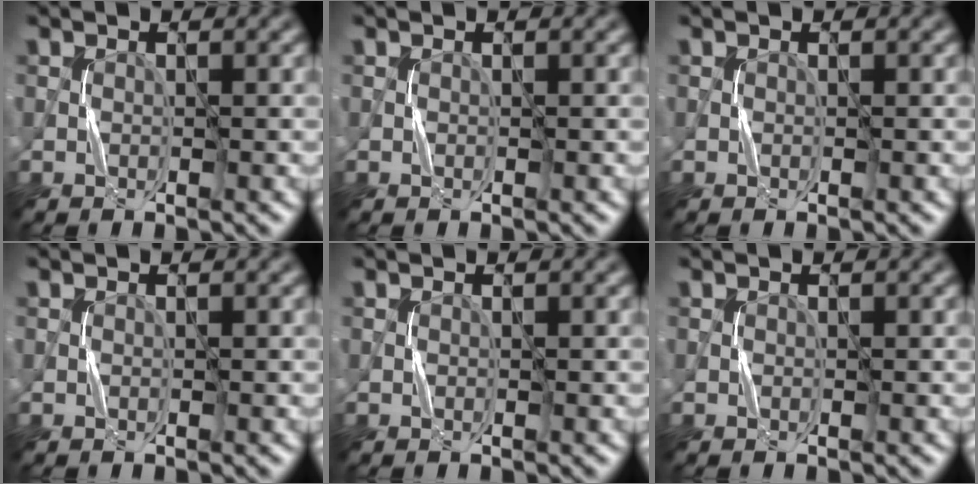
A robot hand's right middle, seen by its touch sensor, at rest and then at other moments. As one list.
[{"total": 0.0}, {"total": 0.0}, {"total": 0.0}, {"total": 0.0}, {"total": 0.0}]